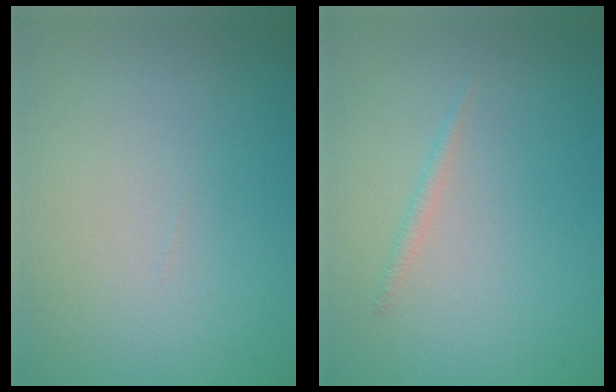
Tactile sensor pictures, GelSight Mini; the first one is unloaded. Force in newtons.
{"total": 0.7, "press": 0.7, "slide": 0.1}